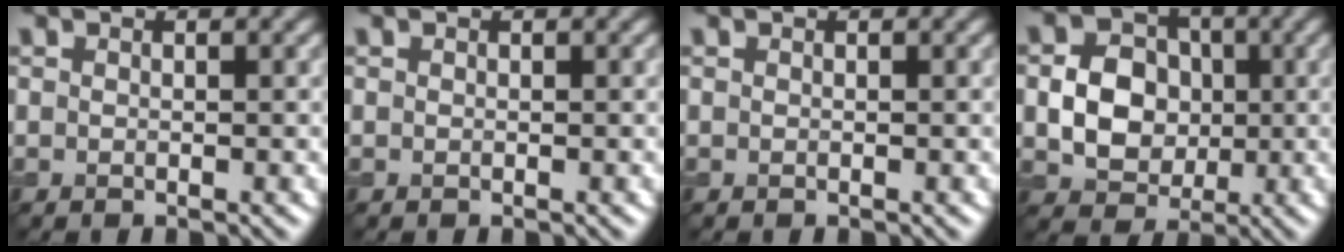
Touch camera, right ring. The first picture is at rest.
{"total": 0.0}
{"total": 0.0}
{"total": 5.1, "force": [-0.3, 4.2, 2.9], "torque": [-0.047, -0.001, -0.009]}